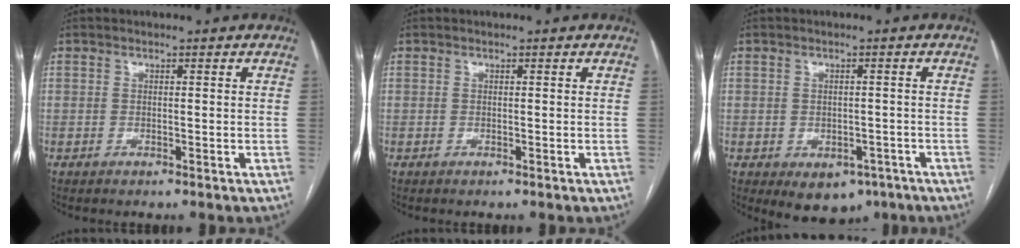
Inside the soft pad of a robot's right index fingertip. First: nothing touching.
{"total": 0.0}
{"total": 5.9, "force": [-3.2, 4.2, 2.7], "torque": [-0.023, 0.003, -0.031]}